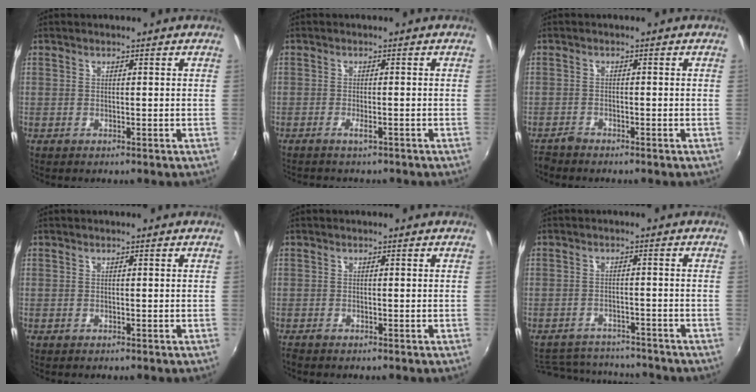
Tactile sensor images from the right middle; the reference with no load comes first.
{"total": 1.6, "force": [-1.3, 0.2, 0.8], "torque": [-0.019, 0.003, -0.023]}
{"total": 1.9, "force": [-1.8, 0.4, 0.1], "torque": [-0.008, -0.005, -0.039]}
{"total": 0.0}
{"total": 0.9, "force": [-0.8, 0.2, 0.3], "torque": [-0.009, -0.005, -0.017]}
{"total": 10.9, "force": [-10.1, 3.2, 2.7], "torque": [-0.072, 0.012, -0.145]}